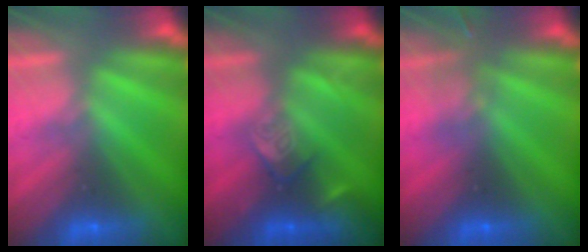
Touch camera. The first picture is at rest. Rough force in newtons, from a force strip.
{"total": 2.4}
{"total": 2.7}